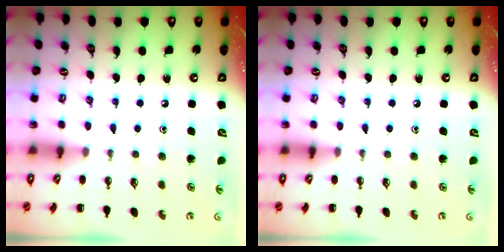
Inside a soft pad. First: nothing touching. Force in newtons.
{"total": 0.0}